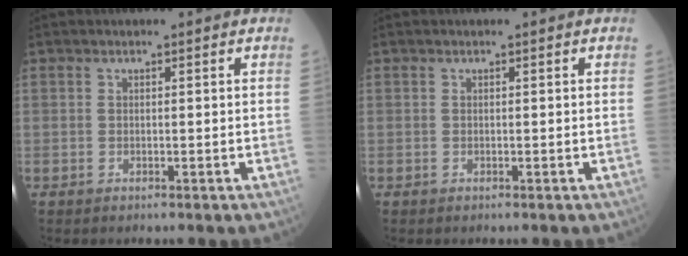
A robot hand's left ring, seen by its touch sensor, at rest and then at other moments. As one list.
[{"total": 0.0}]